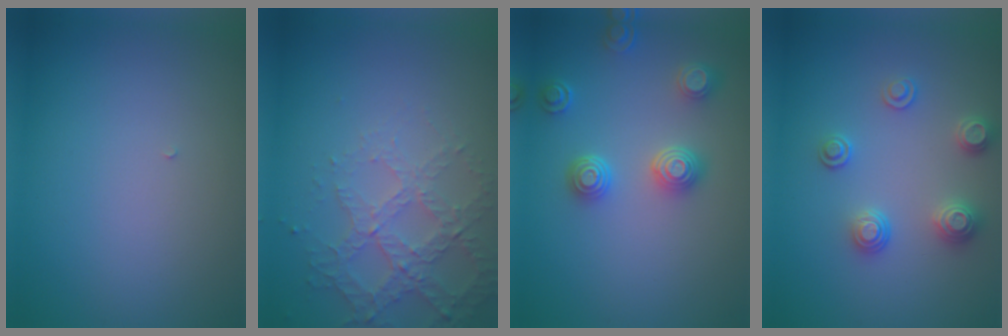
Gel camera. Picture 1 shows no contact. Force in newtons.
{"total": 4.2, "press": 3.1, "slide": 2.9}
{"total": 3.8, "press": 3.4, "slide": 1.6}
{"total": 2.7, "press": 2.6, "slide": 0.3}